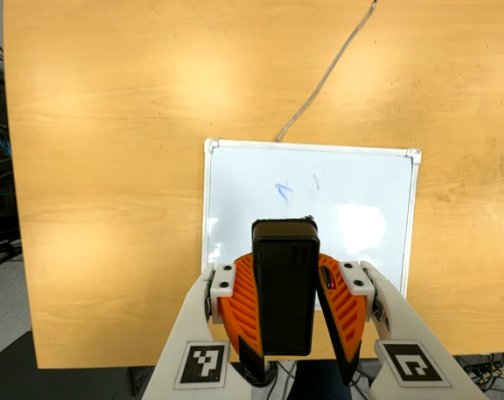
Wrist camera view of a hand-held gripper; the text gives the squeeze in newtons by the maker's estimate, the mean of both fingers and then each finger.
{"total": 9.7, "left": 8.9, "right": 10.5}